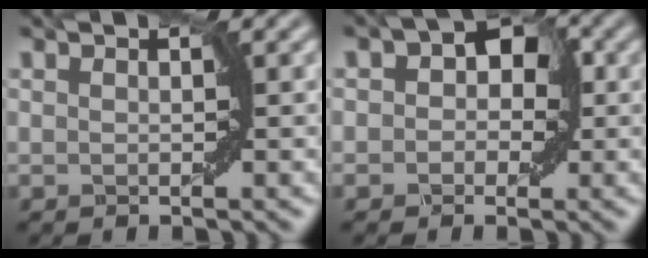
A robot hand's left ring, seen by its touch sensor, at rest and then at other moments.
{"total": 4.2, "force": [0.7, 3.2, 2.6], "torque": [-0.006, 0.015, -0.015]}